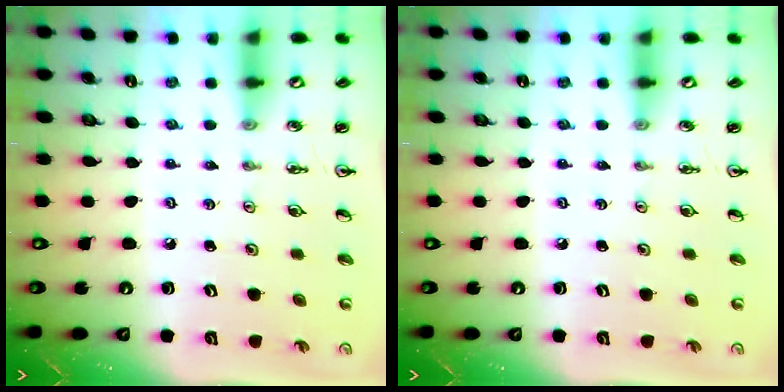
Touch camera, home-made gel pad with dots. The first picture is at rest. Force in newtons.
{"total": 0.0}